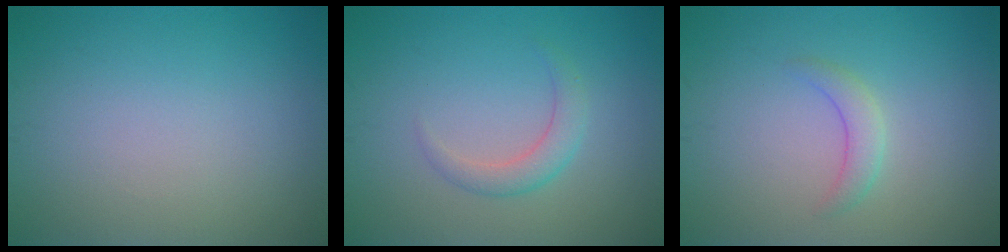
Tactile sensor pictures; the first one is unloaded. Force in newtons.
{"total": 2.0, "press": 2.0, "slide": 0.2}
{"total": 1.7, "press": 1.7, "slide": 0.0}